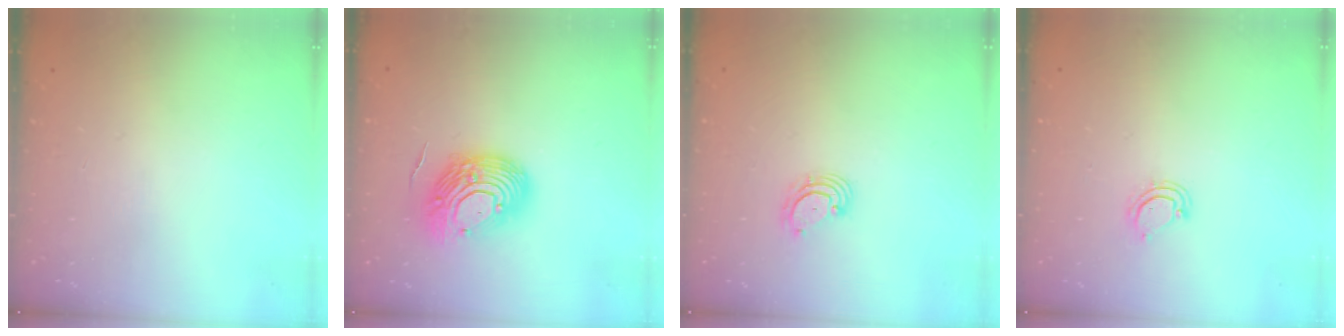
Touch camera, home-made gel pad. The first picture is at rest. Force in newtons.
{"total": 14.5, "press": 14.4, "slide": 1.9}
{"total": 3.5, "press": 3.5, "slide": 0.4}
{"total": 4.4, "press": 4.4, "slide": 0.2}